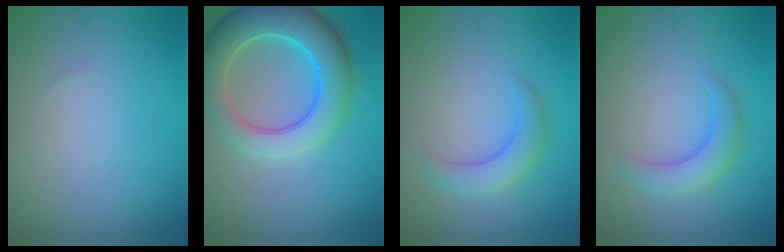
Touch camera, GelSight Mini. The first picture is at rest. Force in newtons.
{"total": 7.2, "press": 7.2, "slide": 0.6}
{"total": 2.9, "press": 2.9, "slide": 0.1}
{"total": 2.9, "press": 2.9, "slide": 0.1}